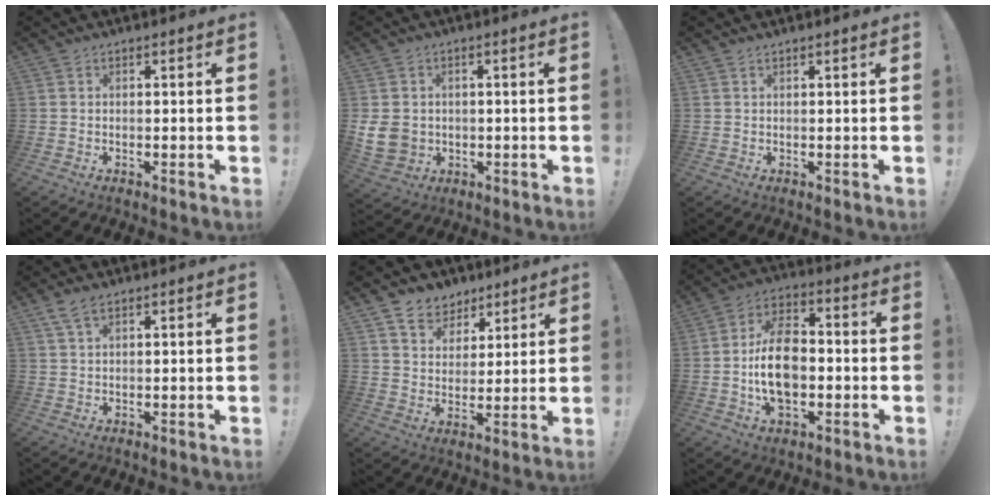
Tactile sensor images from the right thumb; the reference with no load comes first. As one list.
[{"total": 7.7, "force": [0.0, 6.7, 3.8], "torque": [-0.086, 0.002, 0.007]}, {"total": 0.7, "force": [0.4, -0.3, 0.4], "torque": [-0.008, 0.000, 0.007]}, {"total": 4.2, "force": [2.5, 1.7, 3.0], "torque": [-0.069, 0.003, 0.049]}, {"total": 7.6, "force": [5.2, 5.5, 1.0], "torque": [-0.020, -0.041, 0.100]}, {"total": 14.8, "force": [-2.3, 9.7, 11.0], "torque": [-0.199, 0.009, -0.045]}]